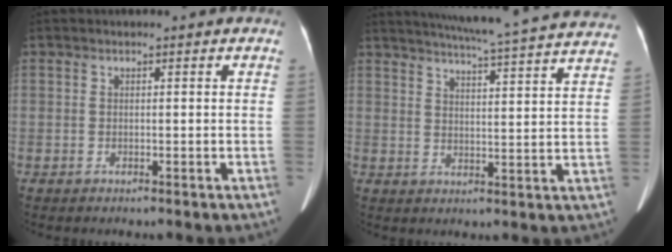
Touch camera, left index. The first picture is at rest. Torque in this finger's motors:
{"motor_torque": [0.22, -0.20, 0.00, 0.04]}